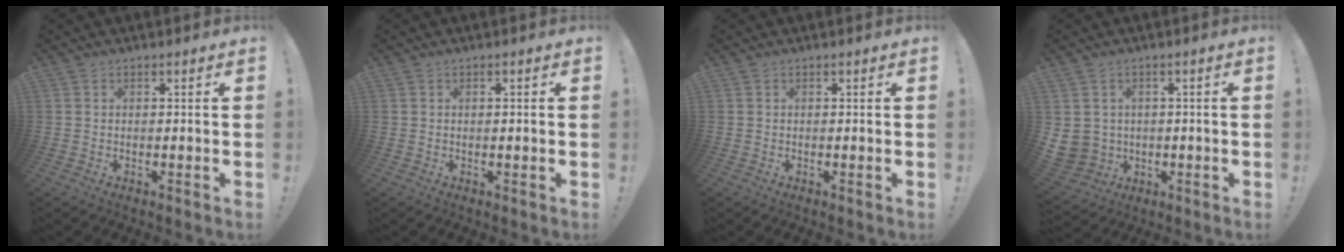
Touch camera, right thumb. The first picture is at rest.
{"total": 0.8, "force": [0.0, -0.2, 0.7], "torque": [-0.012, -0.001, 0.000]}
{"total": 0.0}
{"total": 5.6, "force": [0.7, 5.4, 1.3], "torque": [-0.042, -0.010, 0.019]}